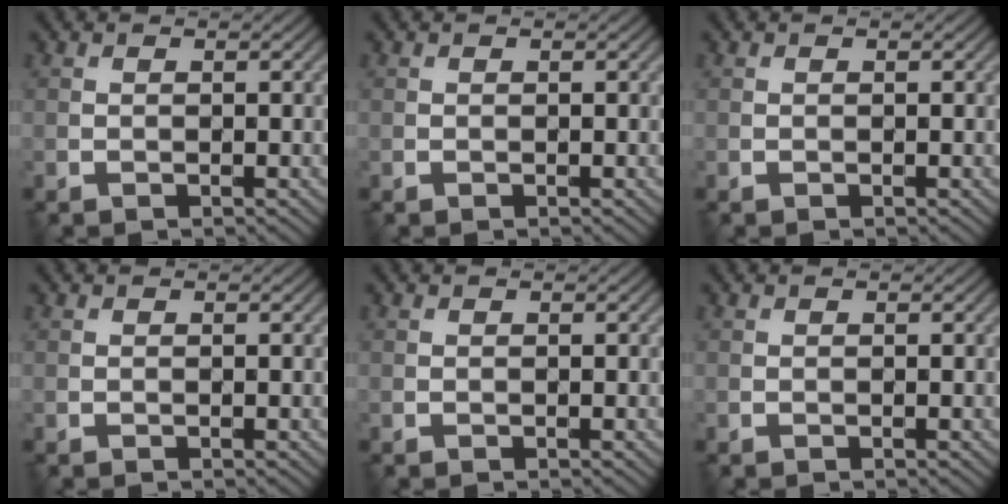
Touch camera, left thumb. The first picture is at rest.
{"total": 0.0}
{"total": 0.0}
{"total": 0.0}
{"total": 0.0}
{"total": 0.0}